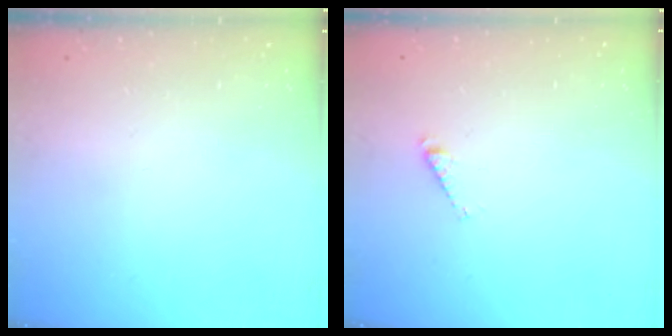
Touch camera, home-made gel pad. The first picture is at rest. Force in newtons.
{"total": 2.9, "press": 2.9, "slide": 0.3}